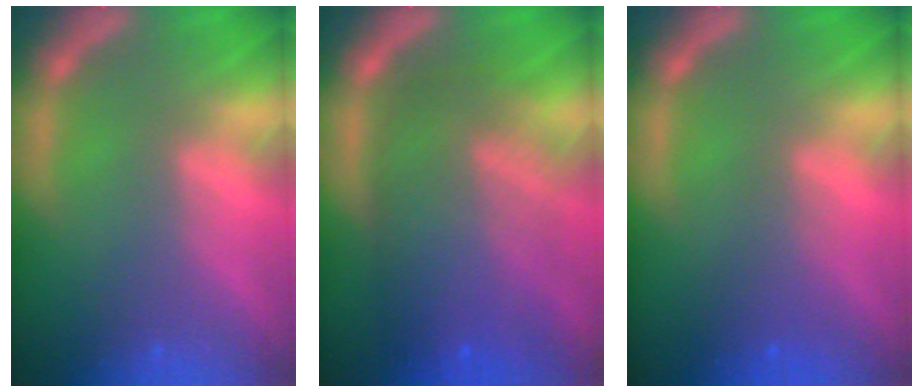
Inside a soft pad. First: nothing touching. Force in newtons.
{"total": 9.5}
{"total": 2.0}